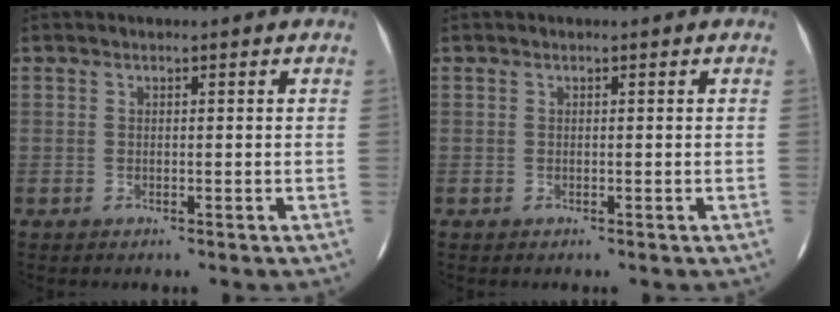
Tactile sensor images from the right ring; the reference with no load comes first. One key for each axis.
{"total": 0.0}